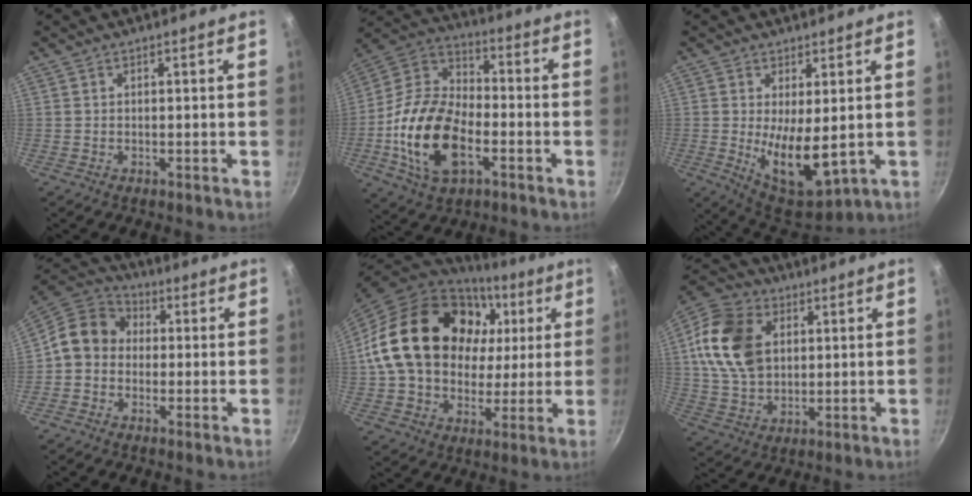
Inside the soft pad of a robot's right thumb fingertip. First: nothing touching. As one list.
[{"total": 20.1, "force": [-5.6, 11.8, 15.3], "torque": [-0.280, 0.033, -0.116]}, {"total": 11.4, "force": [-0.1, 4.8, 10.3], "torque": [-0.151, -0.029, 0.017]}, {"total": 10.0, "force": [-0.2, 8.7, 5.0], "torque": [-0.059, 0.032, -0.032]}, {"total": 27.1, "force": [6.5, 20.4, 16.7], "torque": [-0.267, 0.022, 0.118]}, {"total": 16.5, "force": [3.5, 12.0, 10.8], "torque": [-0.184, 0.000, 0.061]}]